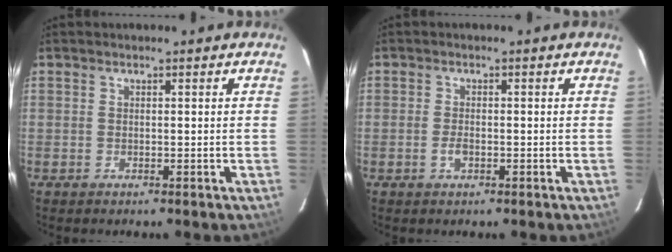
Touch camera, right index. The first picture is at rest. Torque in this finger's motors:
{"motor_torque": [0.32, 0.05, 0.14, 0.04]}